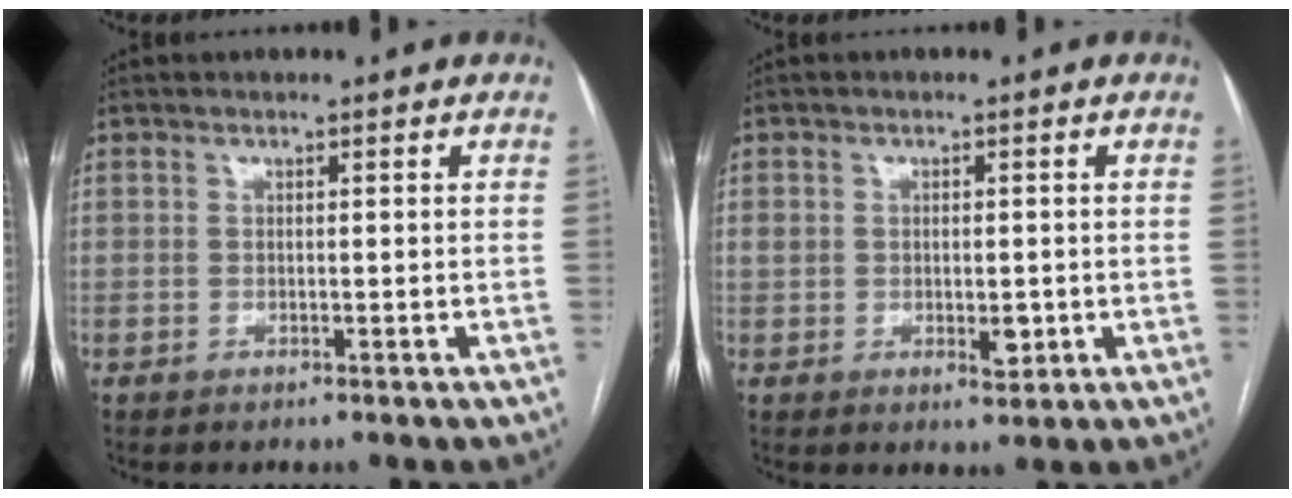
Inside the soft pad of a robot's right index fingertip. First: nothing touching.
{"total": 3.8, "force": [-0.4, 2.2, 3.1], "torque": [-0.047, 0.006, 0.004]}